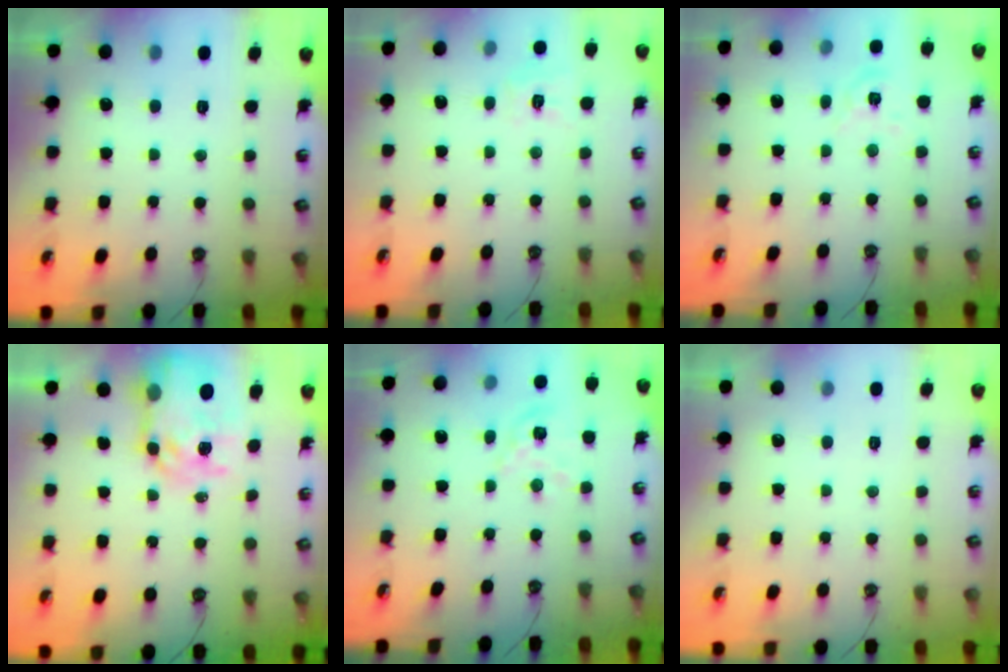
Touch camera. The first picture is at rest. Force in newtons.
{"total": 8.3, "press": 8.2, "slide": 0.9}
{"total": 2.7, "press": 2.7, "slide": 0.3}
{"total": 10.2, "press": 10.2, "slide": 1.0}
{"total": 2.5, "press": 2.5, "slide": 0.2}
{"total": 0.0}